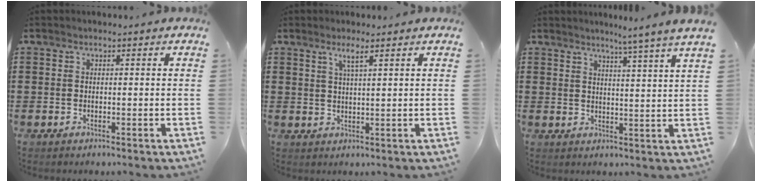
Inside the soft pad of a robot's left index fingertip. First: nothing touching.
{"total": 2.5, "force": [1.5, 0.0, 2.0], "torque": [-0.043, -0.001, 0.025]}
{"total": 4.4, "force": [3.7, -1.5, 1.8], "torque": [-0.044, -0.023, 0.061]}